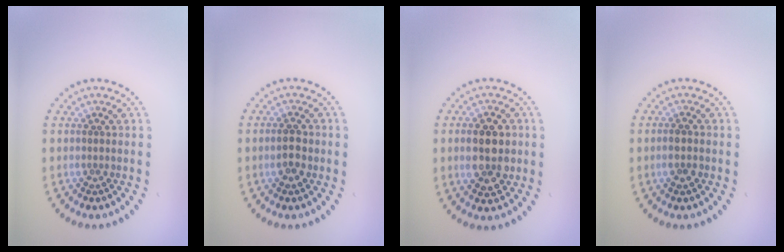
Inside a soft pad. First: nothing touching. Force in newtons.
{"total": 1.9, "press": 1.9, "slide": 0.2}
{"total": 4.8, "press": 4.8, "slide": 0.2}
{"total": 1.6, "press": 1.5, "slide": 0.4}